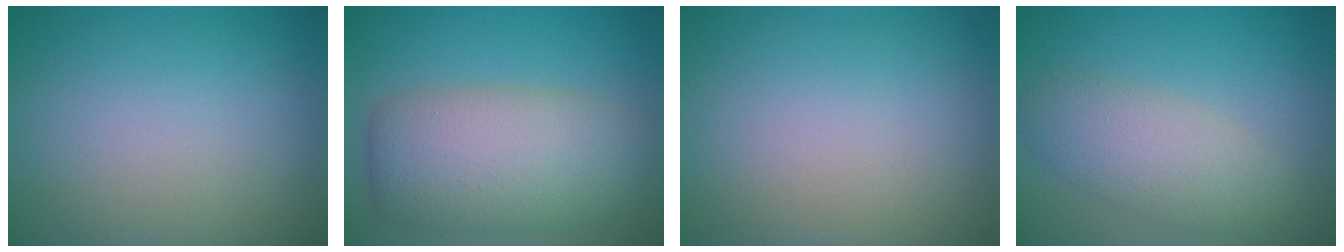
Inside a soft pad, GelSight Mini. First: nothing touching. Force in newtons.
{"total": 8.0, "press": 8.0, "slide": 0.5}
{"total": 0.0}
{"total": 4.2, "press": 4.2, "slide": 0.2}